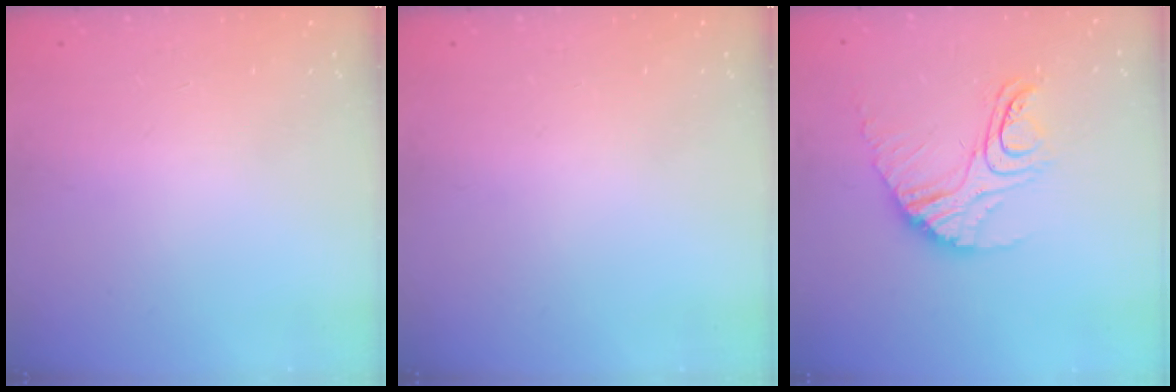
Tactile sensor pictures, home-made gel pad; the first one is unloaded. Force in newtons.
{"total": 0.0}
{"total": 14.6, "press": 14.5, "slide": 1.2}